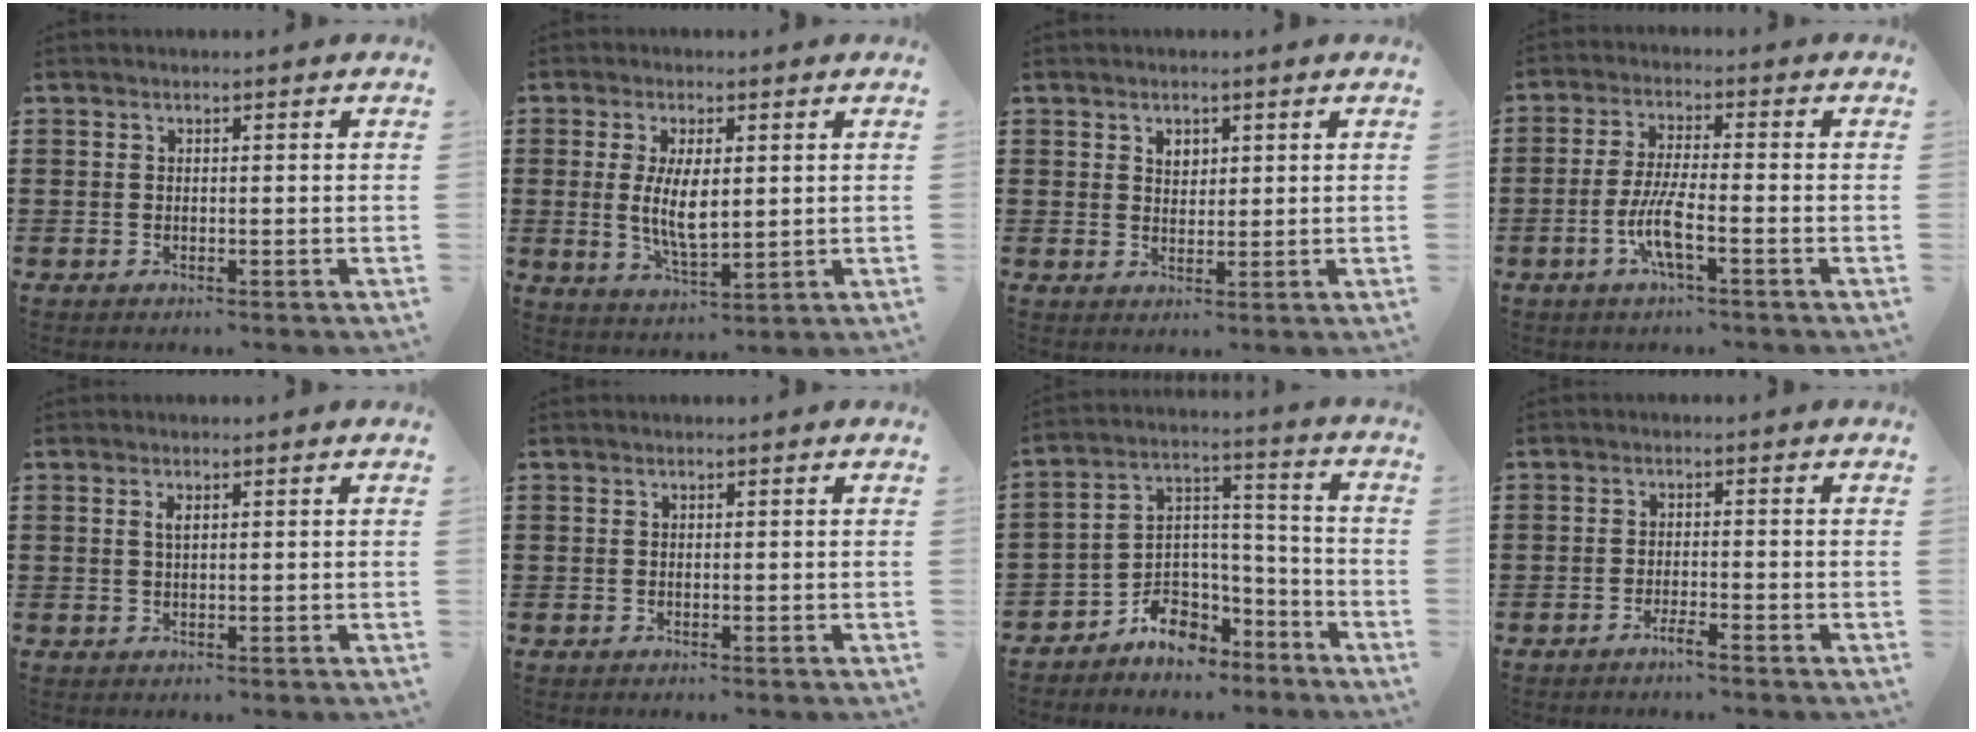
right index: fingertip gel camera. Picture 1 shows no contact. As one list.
[{"total": 6.7, "force": [0.5, 2.7, 6.1], "torque": [-0.116, 0.000, 0.006]}, {"total": 2.0, "force": [1.2, 1.4, 0.8], "torque": [-0.020, 0.007, 0.022]}, {"total": 6.4, "force": [-2.6, 1.2, 5.7], "torque": [-0.129, -0.013, -0.055]}, {"total": 1.2, "force": [0.4, 0.4, 1.1], "torque": [-0.023, 0.005, 0.007]}, {"total": 0.0}, {"total": 6.3, "force": [-5.0, 3.9, 0.5], "torque": [-0.008, 0.017, -0.093]}, {"total": 1.9, "force": [-1.5, 0.0, 1.1], "torque": [-0.020, 0.000, -0.027]}]